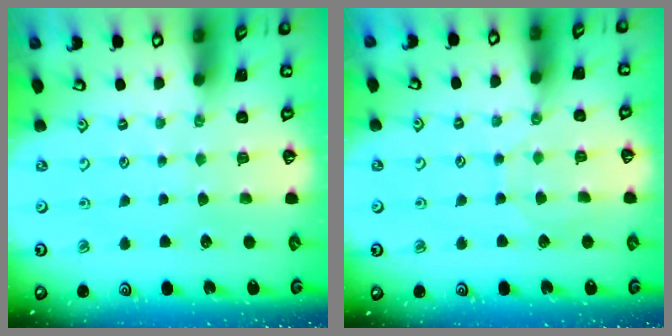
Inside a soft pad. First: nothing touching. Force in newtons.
{"total": 3.3, "press": 3.2, "slide": 0.4}